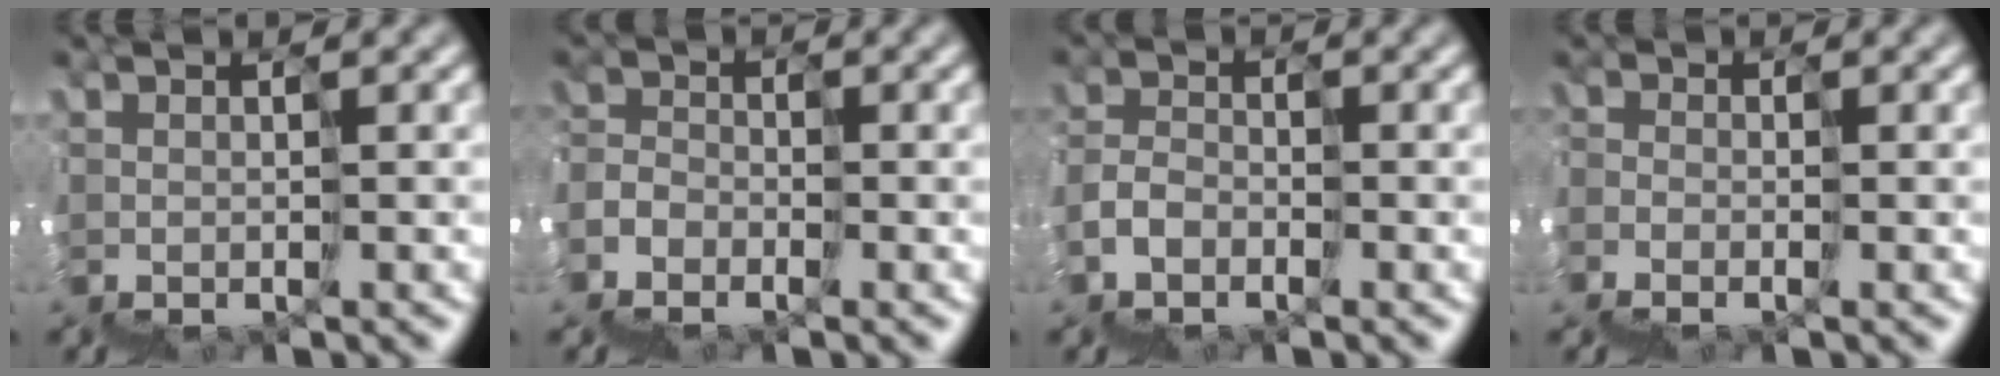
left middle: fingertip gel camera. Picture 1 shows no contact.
{"total": 5.7, "force": [-5.0, 1.9, -1.8], "torque": [0.044, -0.003, -0.079]}
{"total": 3.5, "force": [-2.9, 0.4, -2.0], "torque": [0.040, 0.005, -0.062]}
{"total": 3.2, "force": [-3.0, 1.1, 0.6], "torque": [-0.004, -0.015, -0.050]}